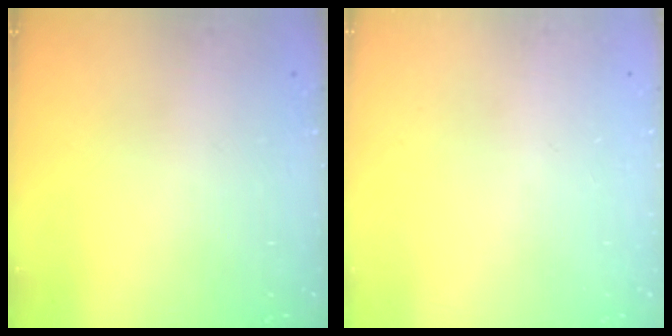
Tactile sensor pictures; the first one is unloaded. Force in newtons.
{"total": 0.0}